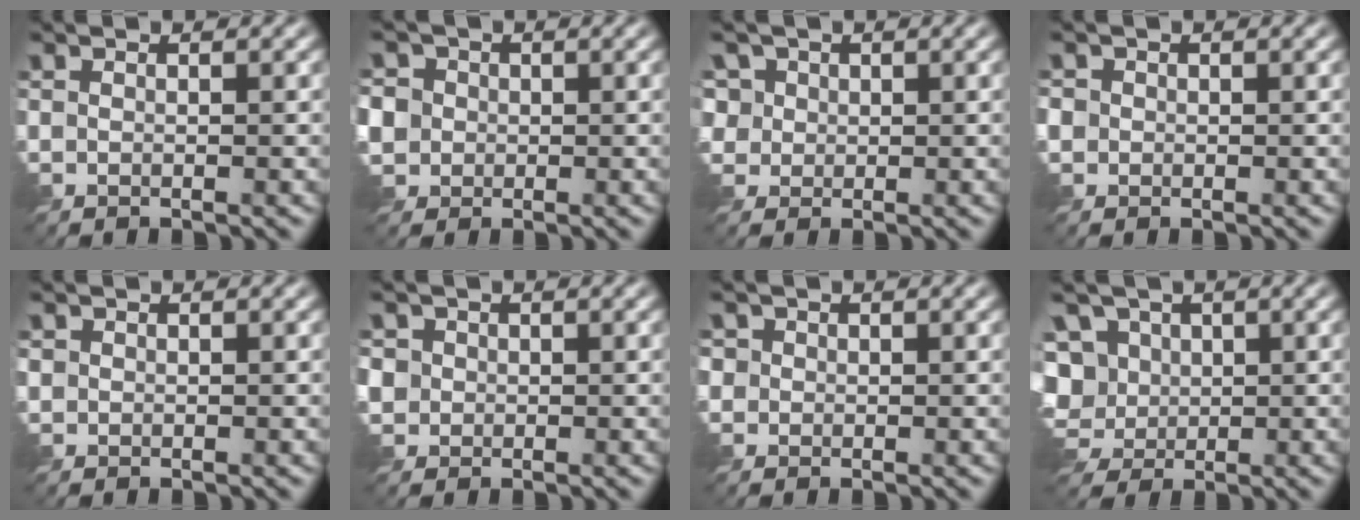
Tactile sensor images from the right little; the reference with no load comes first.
{"total": 6.5, "force": [1.1, 5.8, 2.7], "torque": [-0.075, 0.024, 0.004]}
{"total": 6.5, "force": [2.9, 5.1, 2.9], "torque": [-0.088, 0.015, 0.040]}
{"total": 1.4, "force": [-0.1, 1.4, 0.2], "torque": [-0.005, -0.003, -0.005]}
{"total": 0.7, "force": [0.1, 0.7, 0.0], "torque": [0.001, -0.002, 0.001]}
{"total": 2.7, "force": [0.5, 2.6, 0.8], "torque": [-0.038, 0.006, 0.017]}
{"total": 2.1, "force": [0.7, 1.9, 0.6], "torque": [-0.026, -0.003, 0.019]}
{"total": 9.6, "force": [1.0, 8.3, 4.7], "torque": [-0.116, 0.028, -0.011]}